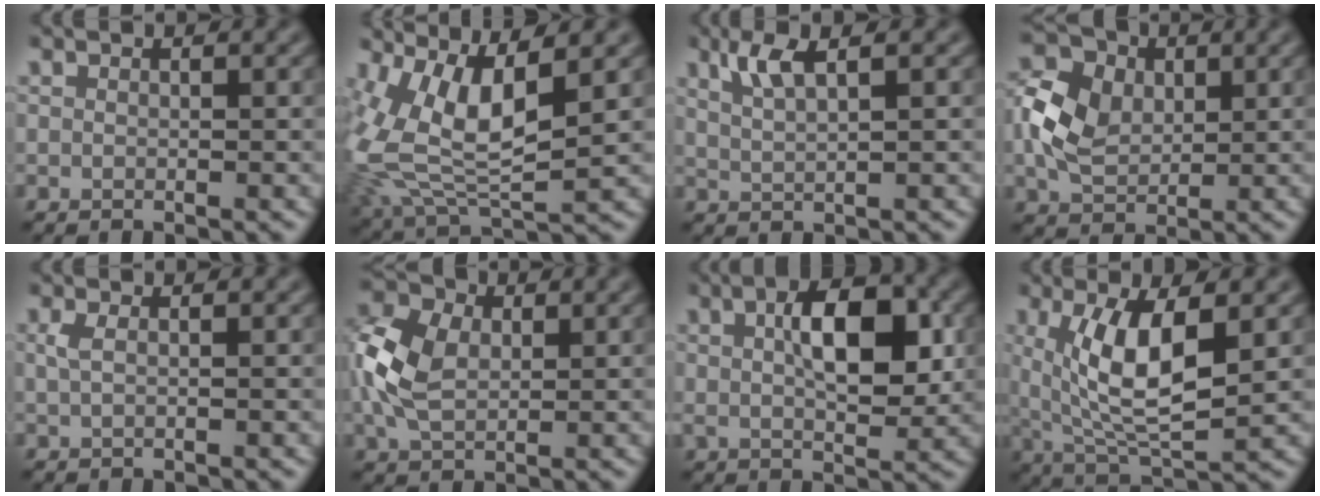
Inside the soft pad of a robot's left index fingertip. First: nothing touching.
{"total": 9.1, "force": [2.1, 3.7, 8.0], "torque": [-0.183, -0.008, 0.044]}
{"total": 3.0, "force": [1.6, 0.8, 2.4], "torque": [-0.046, 0.002, 0.031]}
{"total": 5.9, "force": [0.5, 4.5, 3.7], "torque": [-0.086, 0.010, 0.005]}
{"total": 1.1, "force": [0.2, 0.4, 1.0], "torque": [-0.024, 0.001, 0.004]}
{"total": 6.4, "force": [0.4, 4.5, 4.5], "torque": [-0.112, 0.006, 0.004]}
{"total": 7.0, "force": [1.3, 3.2, 6.1], "torque": [-0.101, 0.006, 0.022]}
{"total": 7.7, "force": [1.4, 2.9, 7.0], "torque": [-0.142, -0.014, 0.032]}